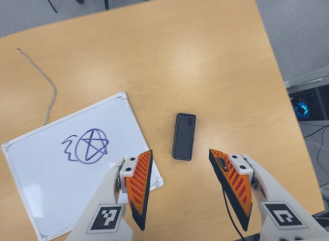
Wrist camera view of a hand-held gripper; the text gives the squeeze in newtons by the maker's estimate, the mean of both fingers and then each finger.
{"total": 0.0}